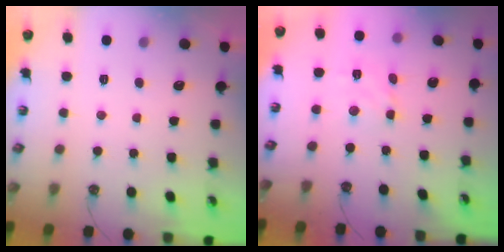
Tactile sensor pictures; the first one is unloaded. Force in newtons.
{"total": 3.4, "press": 3.3, "slide": 0.2}